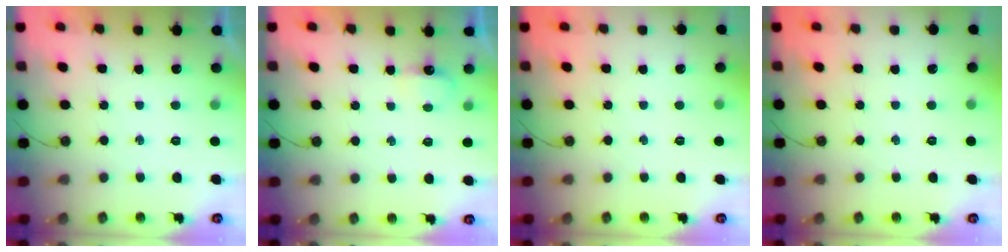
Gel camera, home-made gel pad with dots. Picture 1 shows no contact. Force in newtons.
{"total": 3.6, "press": 3.5, "slide": 0.7}
{"total": 0.0}
{"total": 0.0}